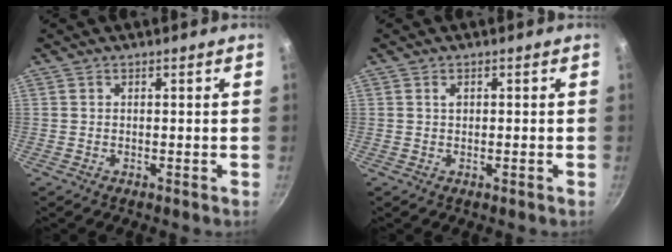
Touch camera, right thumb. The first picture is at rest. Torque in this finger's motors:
{"motor_torque": [-0.13, 1.01, 0.28, 0.49, 0.08]}